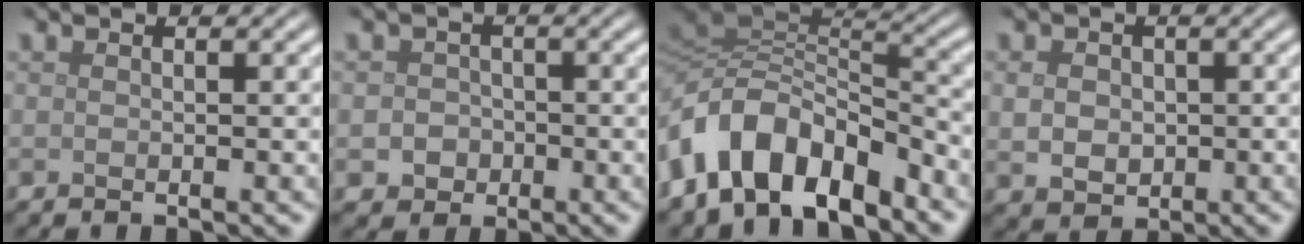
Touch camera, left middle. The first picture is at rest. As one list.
[{"total": 2.3, "force": [-0.7, 2.1, 0.6], "torque": [0.005, -0.001, -0.018]}, {"total": 10.3, "force": [-5.1, 5.9, 6.7], "torque": [-0.115, 0.009, -0.101]}, {"total": 3.0, "force": [0.0, 2.5, 1.7], "torque": [-0.038, -0.005, 0.001]}]